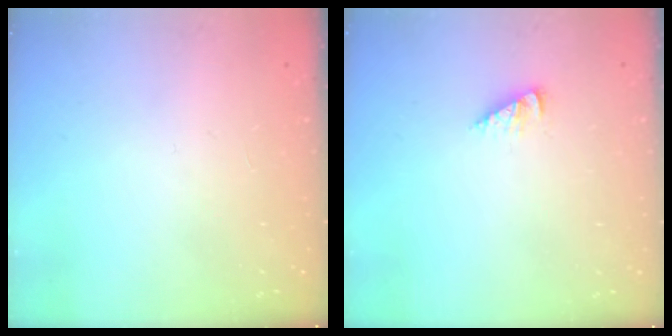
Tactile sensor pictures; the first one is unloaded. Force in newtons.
{"total": 2.5, "press": 2.5, "slide": 0.1}